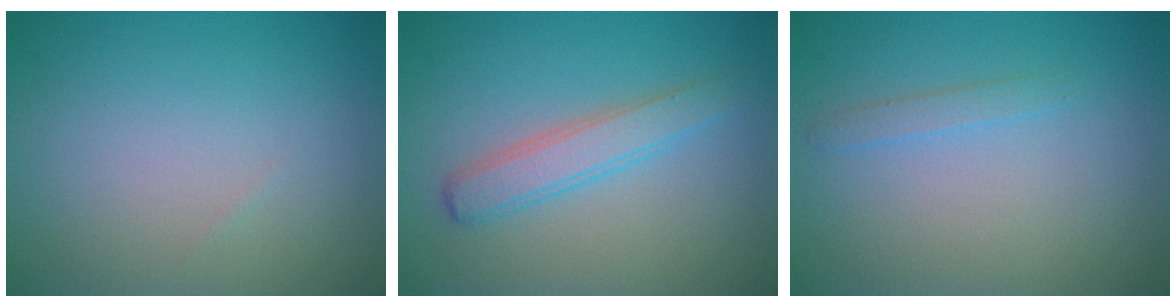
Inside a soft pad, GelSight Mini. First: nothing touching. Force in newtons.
{"total": 2.9, "press": 2.9, "slide": 0.0}
{"total": 1.0, "press": 1.0, "slide": 0.0}